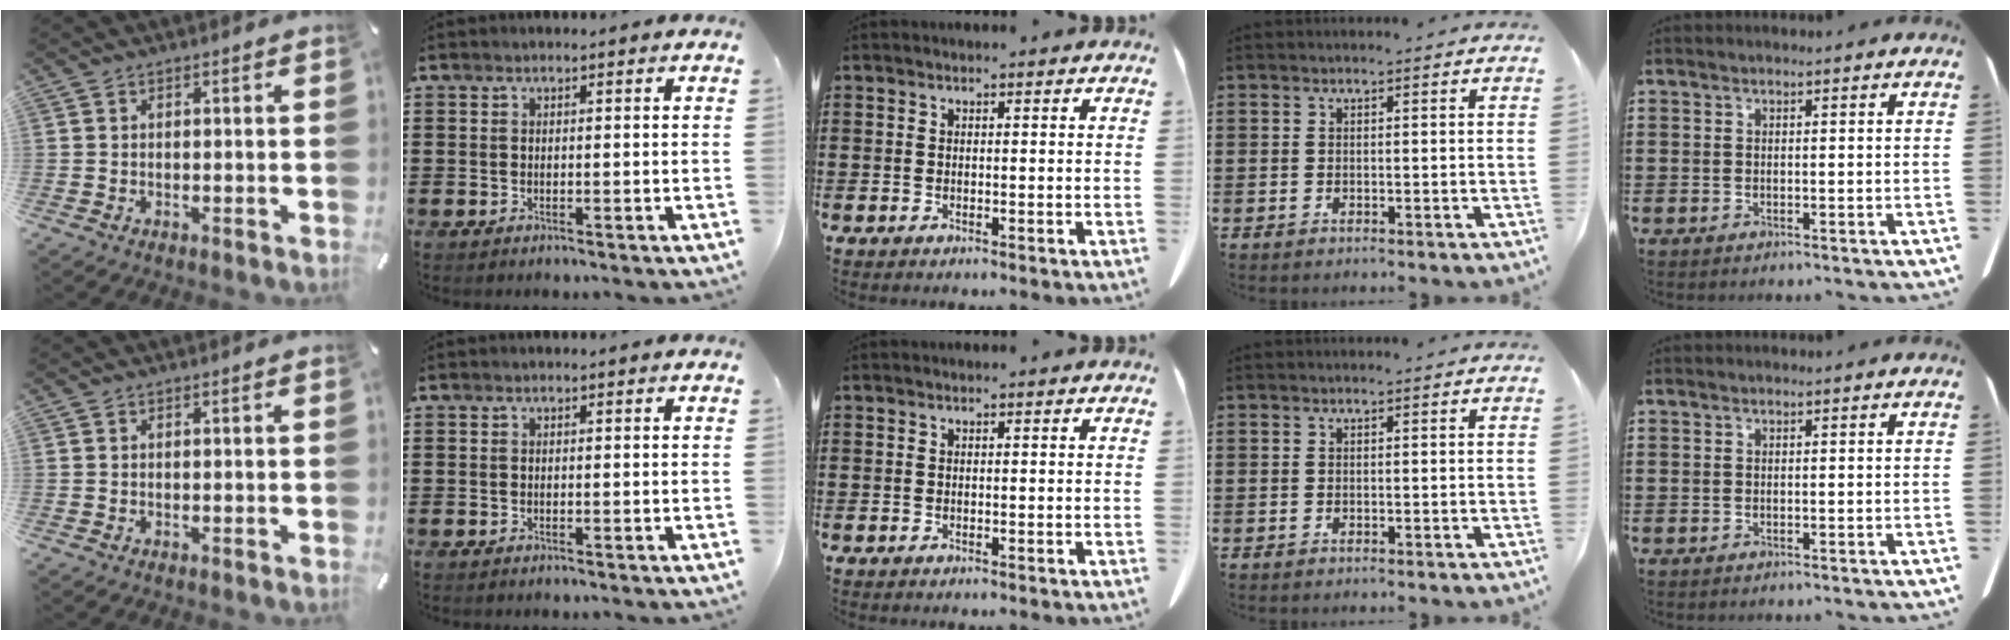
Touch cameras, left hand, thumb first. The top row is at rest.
{}